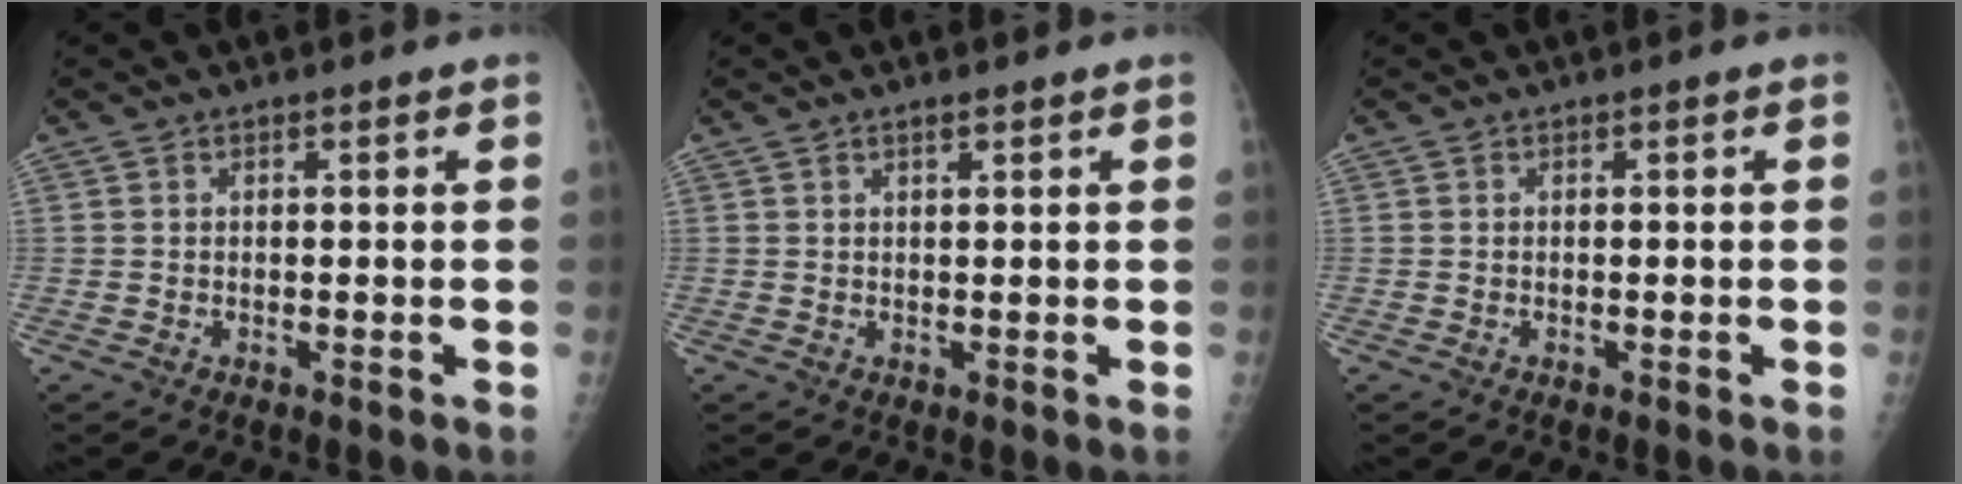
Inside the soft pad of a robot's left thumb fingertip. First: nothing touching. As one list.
[{"total": 1.4, "force": [1.0, 0.3, 0.9], "torque": [-0.014, -0.005, 0.018]}, {"total": 0.0}]